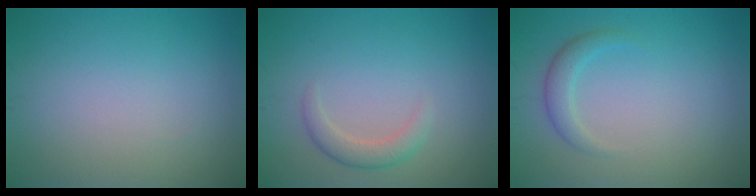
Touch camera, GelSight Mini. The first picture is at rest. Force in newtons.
{"total": 1.9, "press": 1.9, "slide": 0.2}
{"total": 1.8, "press": 1.8, "slide": 0.1}